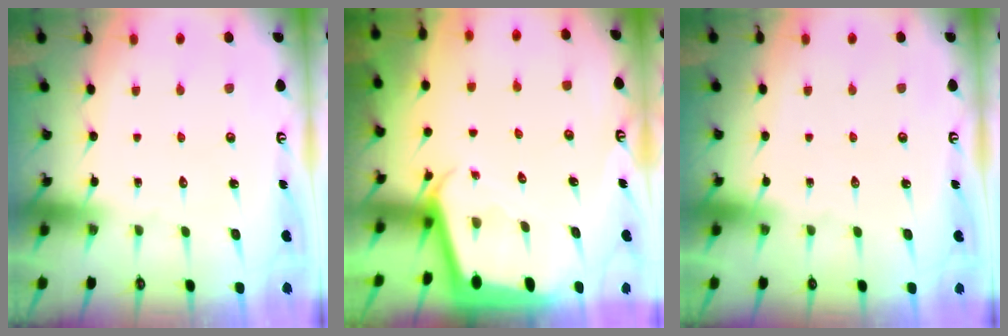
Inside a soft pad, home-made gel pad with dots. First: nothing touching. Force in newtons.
{"total": 2.0, "press": 2.0, "slide": 0.1}
{"total": 0.6, "press": 0.5, "slide": 0.2}